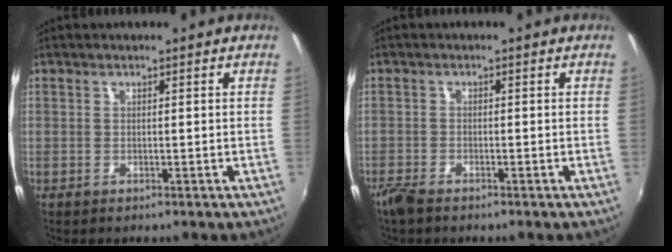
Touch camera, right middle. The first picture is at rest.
{"total": 3.1, "force": [-2.6, 0.8, 1.5], "torque": [-0.041, -0.010, -0.055]}